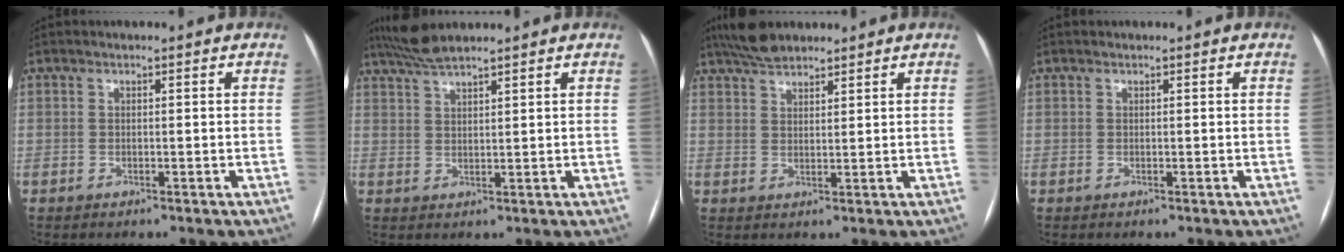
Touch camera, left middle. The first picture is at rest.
{"total": 4.8, "force": [4.3, 0.1, 2.1], "torque": [-0.048, 0.018, 0.089]}
{"total": 5.5, "force": [4.8, 1.6, 2.1], "torque": [-0.045, 0.021, 0.089]}
{"total": 0.0}